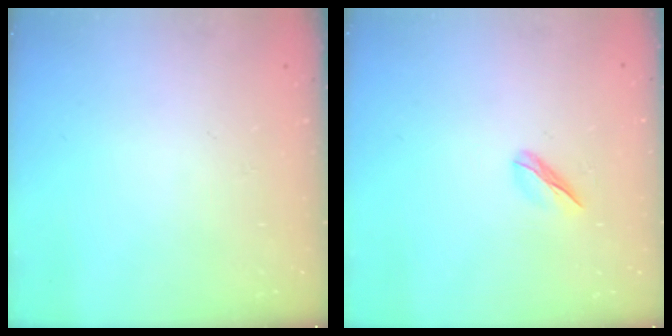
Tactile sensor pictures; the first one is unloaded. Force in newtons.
{"total": 3.2, "press": 3.1, "slide": 0.8}